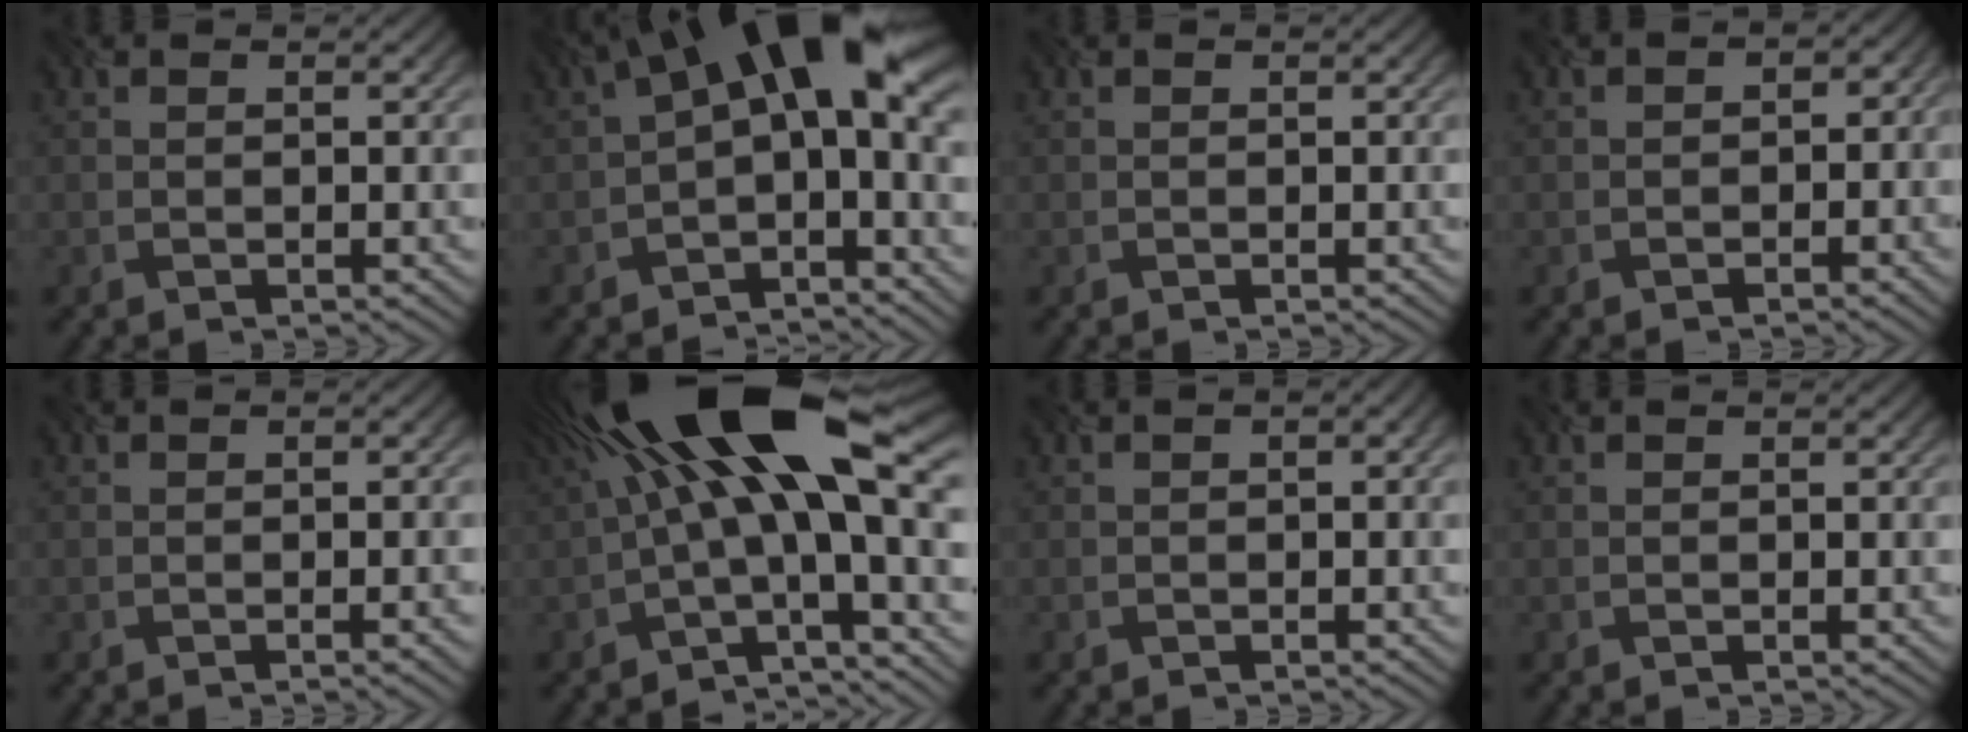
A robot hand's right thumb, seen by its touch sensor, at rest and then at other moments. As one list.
[{"total": 13.6, "force": [1.2, 6.3, 12.0], "torque": [-0.190, 0.011, 0.012]}, {"total": 0.0}, {"total": 1.6, "force": [-1.3, 0.8, 0.5], "torque": [-0.008, -0.001, -0.018]}, {"total": 2.6, "force": [-0.6, 0.8, 2.4], "torque": [-0.017, 0.008, -0.017]}, {"total": 19.0, "force": [3.5, 6.2, 17.7], "torque": [-0.273, 0.035, 0.053]}, {"total": 1.6, "force": [0.0, 0.6, 1.5], "torque": [-0.015, 0.000, -0.003]}, {"total": 0.0}]